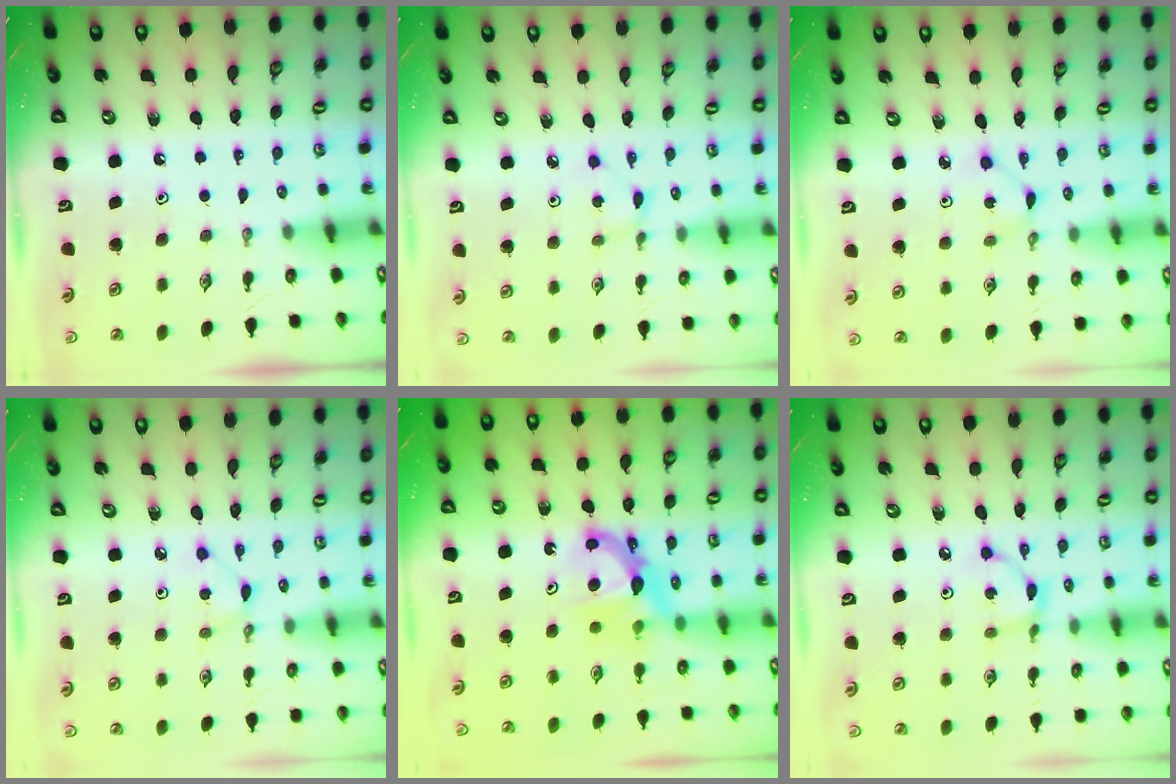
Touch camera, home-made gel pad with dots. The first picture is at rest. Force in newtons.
{"total": 1.3, "press": 1.3, "slide": 0.2}
{"total": 1.8, "press": 1.7, "slide": 0.3}
{"total": 2.9, "press": 2.9, "slide": 0.3}
{"total": 7.5, "press": 7.5, "slide": 0.5}
{"total": 4.1, "press": 4.1, "slide": 0.1}